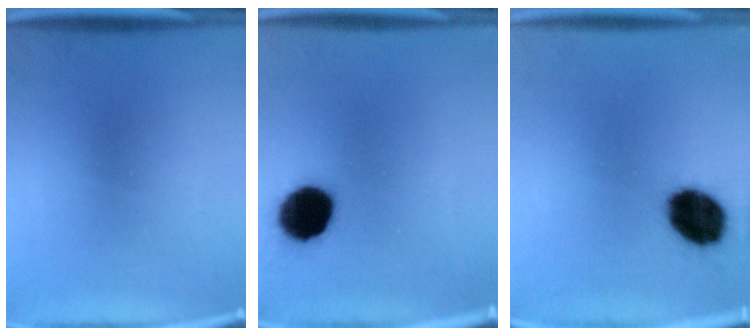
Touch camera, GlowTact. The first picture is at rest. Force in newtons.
{"total": 12.6}
{"total": 13.9}